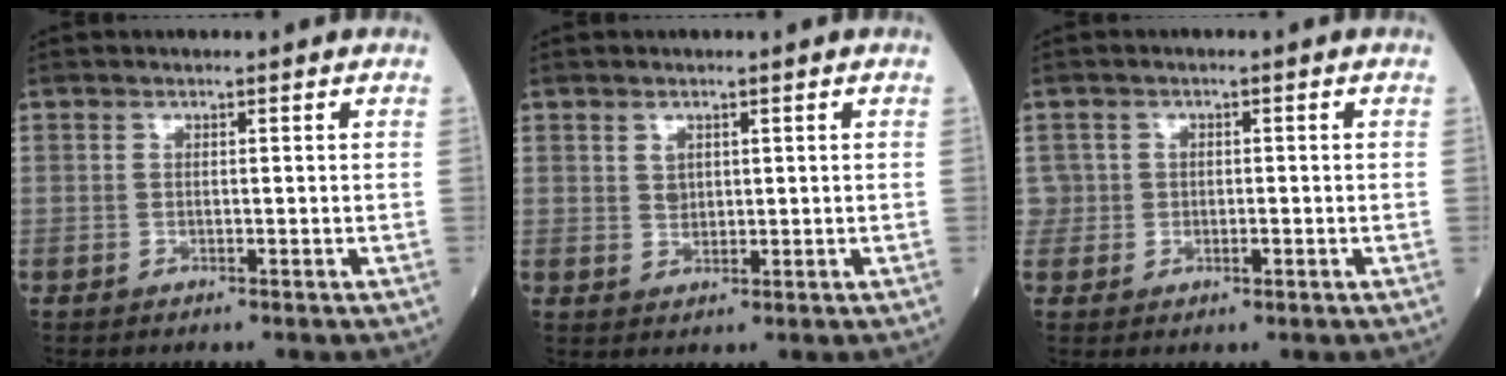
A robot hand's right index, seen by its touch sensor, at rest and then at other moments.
{"total": 1.6, "force": [0.8, 1.0, 0.9], "torque": [-0.016, -0.003, 0.018]}
{"total": 1.8, "force": [-0.1, 1.7, 0.5], "torque": [-0.004, 0.006, -0.001]}